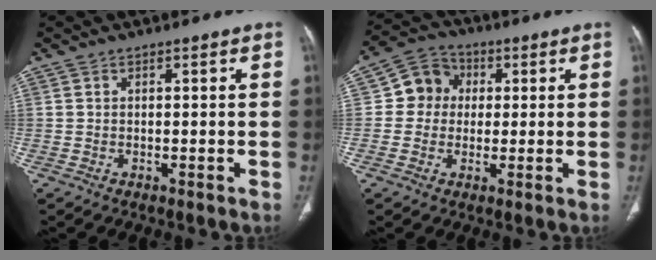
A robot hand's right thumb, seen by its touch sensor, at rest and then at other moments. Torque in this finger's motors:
{"motor_torque": [-0.16, -0.19, 0.22, -0.16, 0.08]}